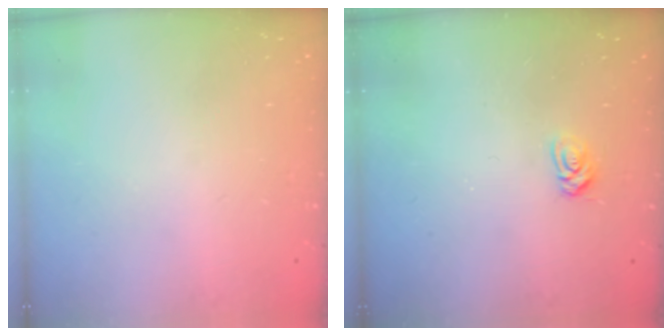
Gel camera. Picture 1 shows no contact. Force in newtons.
{"total": 4.2, "press": 4.2, "slide": 0.5}